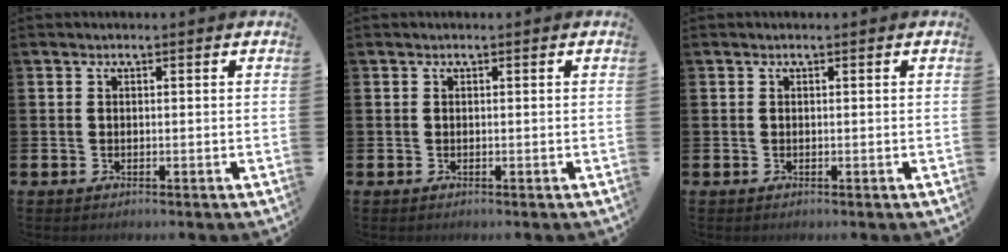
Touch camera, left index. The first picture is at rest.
{"total": 0.0}
{"total": 0.0}